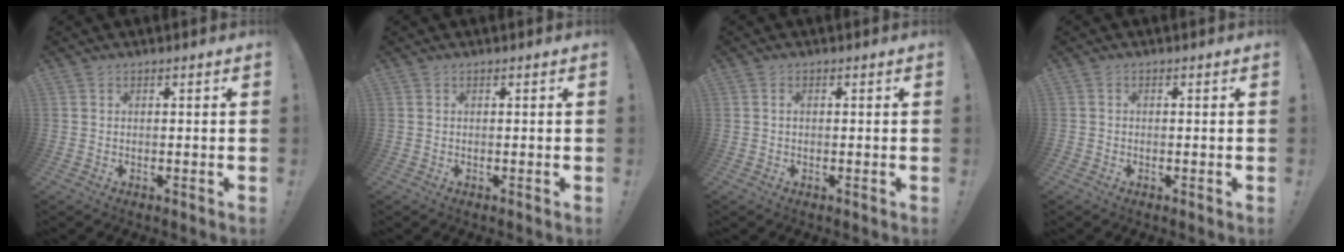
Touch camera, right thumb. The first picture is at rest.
{"total": 0.0}
{"total": 0.7, "force": [-0.1, 0.5, 0.5], "torque": [-0.015, 0.005, -0.001]}
{"total": 0.9, "force": [-0.5, 0.7, 0.1], "torque": [-0.006, 0.006, -0.008]}